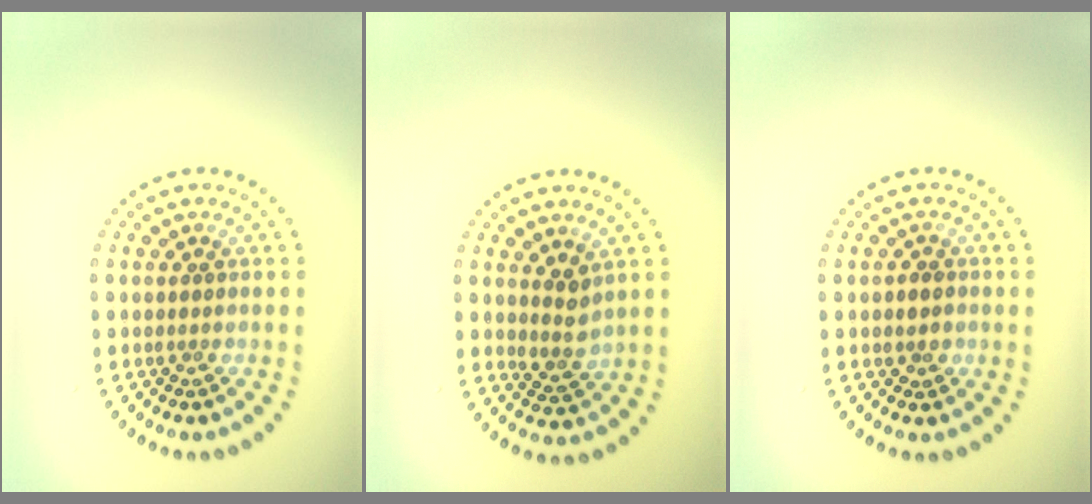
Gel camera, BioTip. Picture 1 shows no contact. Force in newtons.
{"total": 2.0, "press": 1.7, "slide": 1.1}
{"total": 1.1, "press": 1.1, "slide": 0.3}